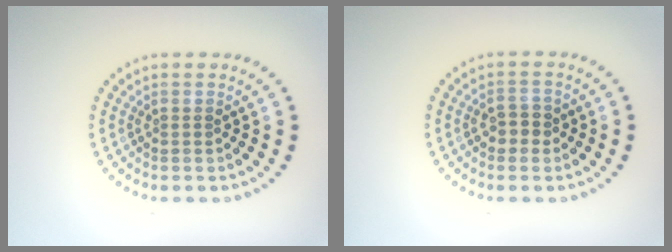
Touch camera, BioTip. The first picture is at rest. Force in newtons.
{"total": 1.9, "press": 1.8, "slide": 0.4}